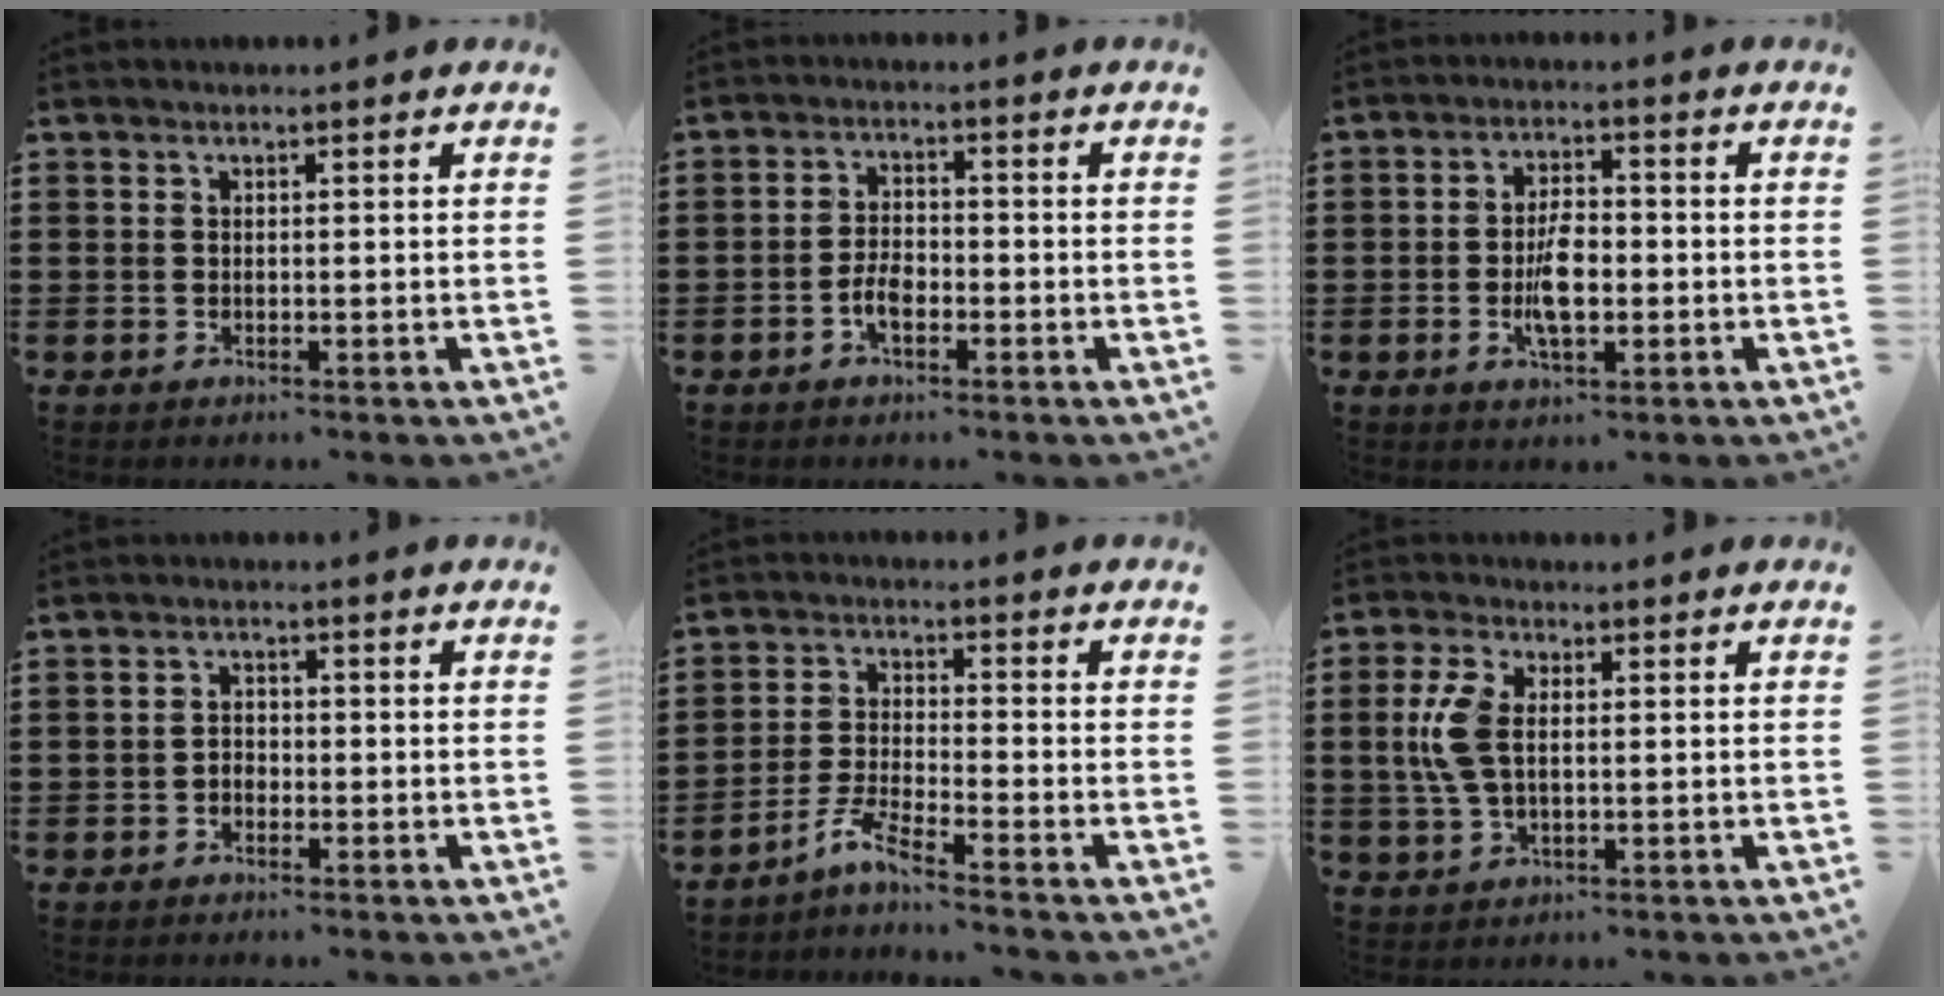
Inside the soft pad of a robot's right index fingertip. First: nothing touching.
{"total": 3.5, "force": [-1.6, 1.6, 2.7], "torque": [-0.064, -0.004, -0.033]}
{"total": 6.1, "force": [-1.1, 2.7, 5.4], "torque": [-0.114, 0.000, -0.023]}
{"total": 1.5, "force": [-1.0, 0.9, 0.7], "torque": [-0.018, -0.001, -0.020]}
{"total": 4.8, "force": [-4.2, -0.3, 2.4], "torque": [-0.064, -0.012, -0.087]}
{"total": 6.6, "force": [0.4, 3.5, 5.6], "torque": [-0.139, 0.003, 0.000]}